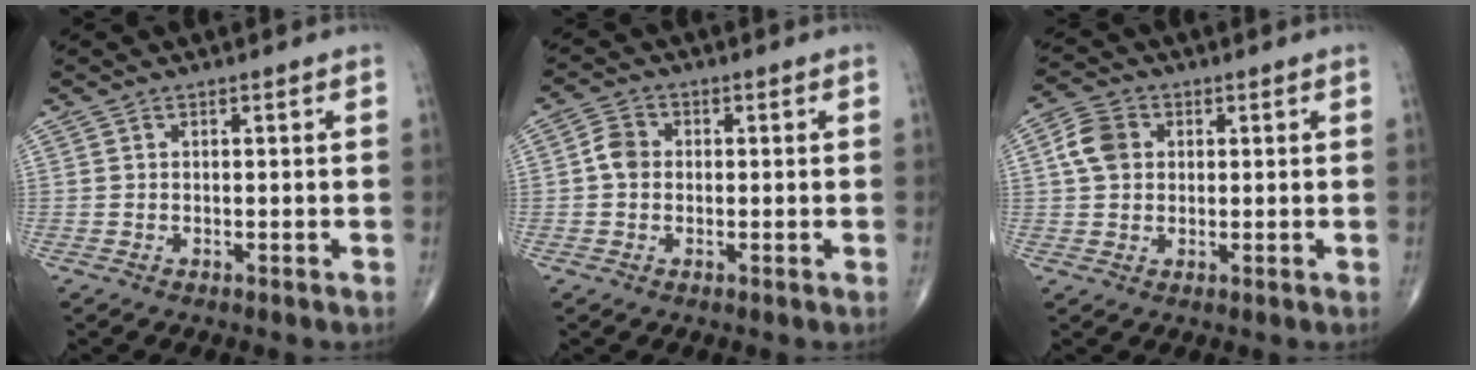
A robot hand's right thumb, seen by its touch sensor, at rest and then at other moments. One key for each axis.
{"total": 3.7, "fx": -0.1, "fy": 3.0, "fz": 2.1, "tx": -0.033, "ty": 0.009, "tz": -0.010}
{"total": 5.9, "fx": 1.1, "fy": 4.7, "fz": 3.4, "tx": -0.060, "ty": 0.009, "tz": 0.015}